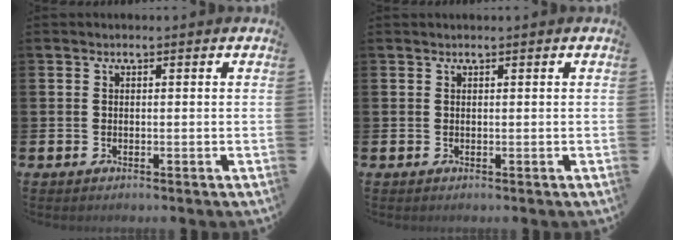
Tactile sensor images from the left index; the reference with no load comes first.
{"total": 0.0}